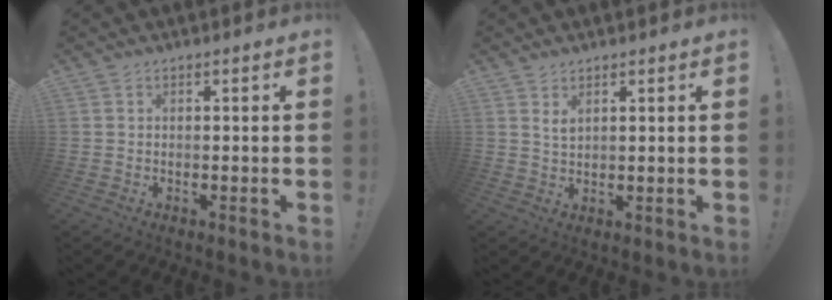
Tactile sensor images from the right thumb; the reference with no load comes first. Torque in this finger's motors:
{"motor_torque": [-0.16, 0.21, 0.22, 0.03, 0.05]}